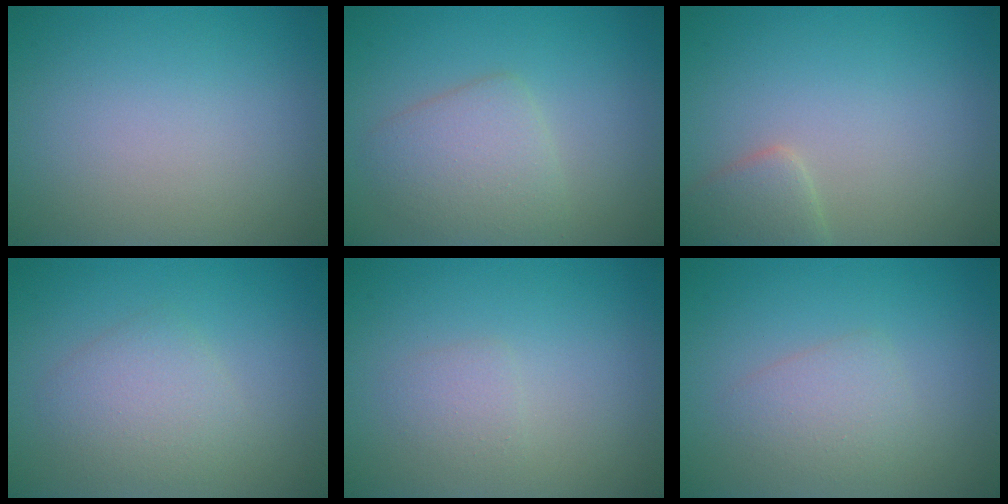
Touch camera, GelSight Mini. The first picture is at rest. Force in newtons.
{"total": 3.4, "press": 3.4, "slide": 0.1}
{"total": 2.3, "press": 2.3, "slide": 0.2}
{"total": 2.8, "press": 2.8, "slide": 0.1}
{"total": 1.2, "press": 1.2, "slide": 0.0}
{"total": 2.1, "press": 2.1, "slide": 0.1}